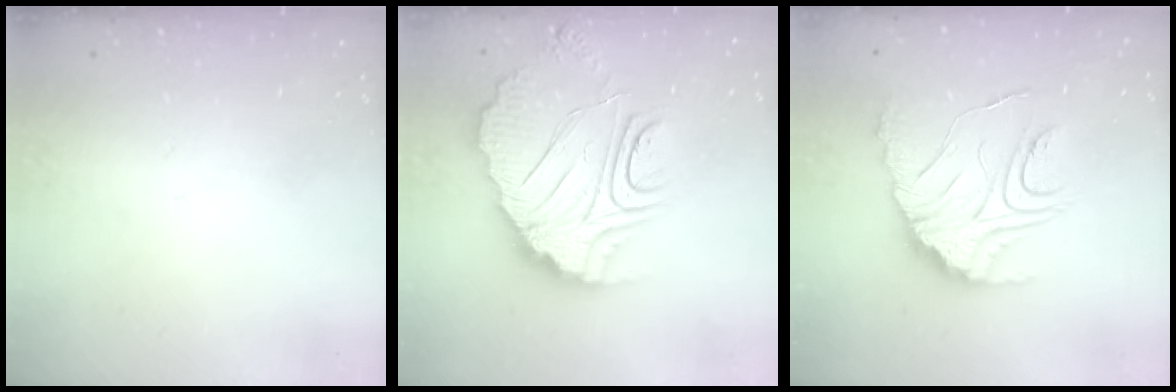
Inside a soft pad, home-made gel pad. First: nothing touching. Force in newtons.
{"total": 16.8, "press": 16.7, "slide": 1.6}
{"total": 13.3, "press": 13.3, "slide": 0.6}